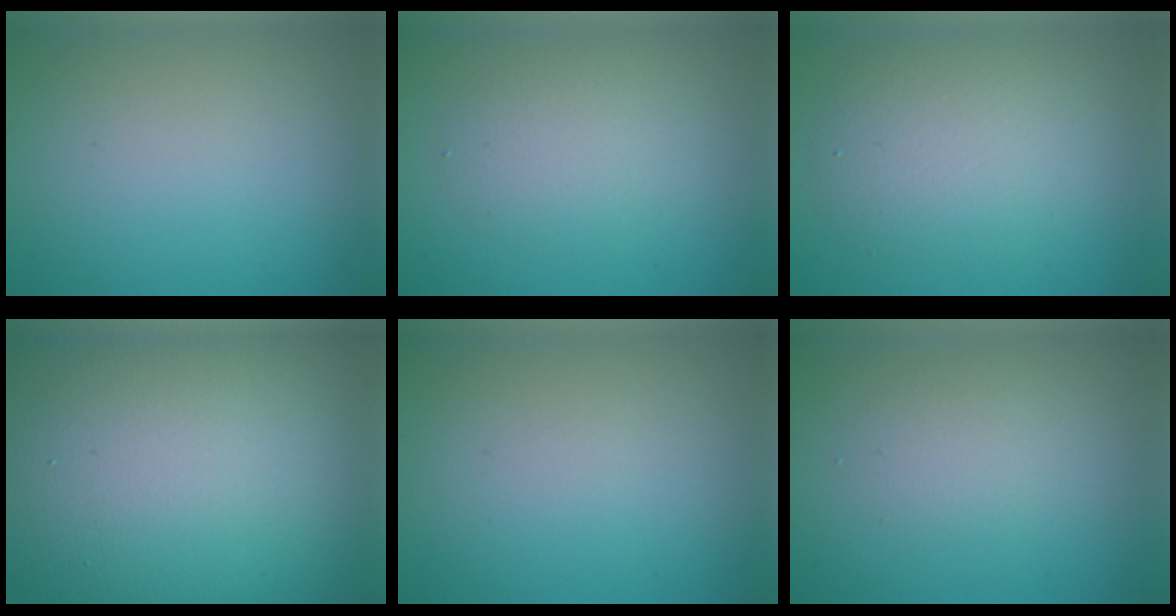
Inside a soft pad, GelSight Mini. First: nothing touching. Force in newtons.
{"total": 2.9, "press": 2.9, "slide": 0.3}
{"total": 4.8, "press": 4.8, "slide": 0.2}
{"total": 21.9, "press": 21.9, "slide": 0.9}
{"total": 0.0}
{"total": 1.9, "press": 1.9, "slide": 0.0}